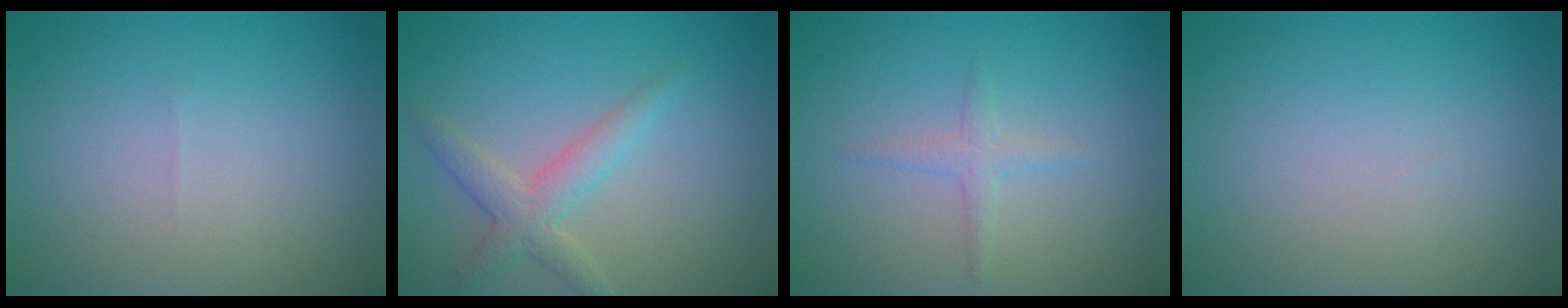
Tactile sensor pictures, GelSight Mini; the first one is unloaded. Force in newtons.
{"total": 2.8, "press": 2.8, "slide": 0.1}
{"total": 1.3, "press": 1.3, "slide": 0.0}
{"total": 0.0}